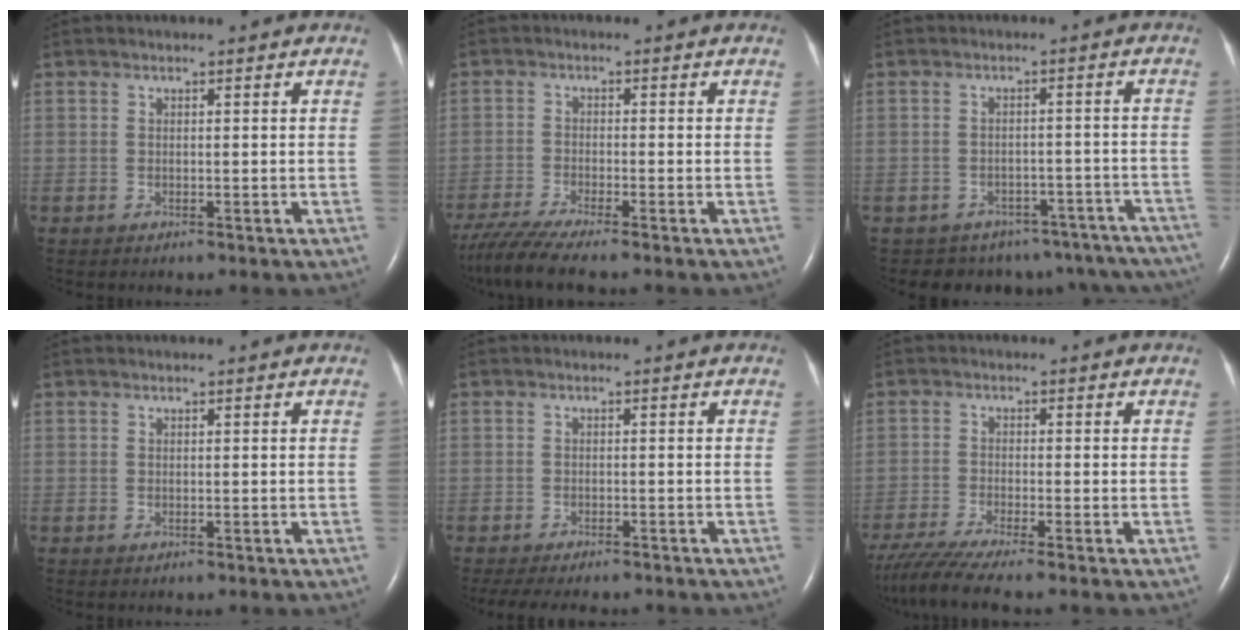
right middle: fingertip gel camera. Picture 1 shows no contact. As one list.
[{"total": 6.6, "force": [-5.6, -0.6, 3.5], "torque": [-0.067, -0.024, -0.100]}, {"total": 15.6, "force": [-13.2, 7.9, 2.7], "torque": [-0.034, 0.038, -0.135]}, {"total": 0.0}, {"total": 10.3, "force": [-8.8, 2.8, 4.6], "torque": [-0.078, -0.012, -0.116]}, {"total": 6.8, "force": [-5.6, -0.9, 3.7], "torque": [-0.069, -0.026, -0.100]}]